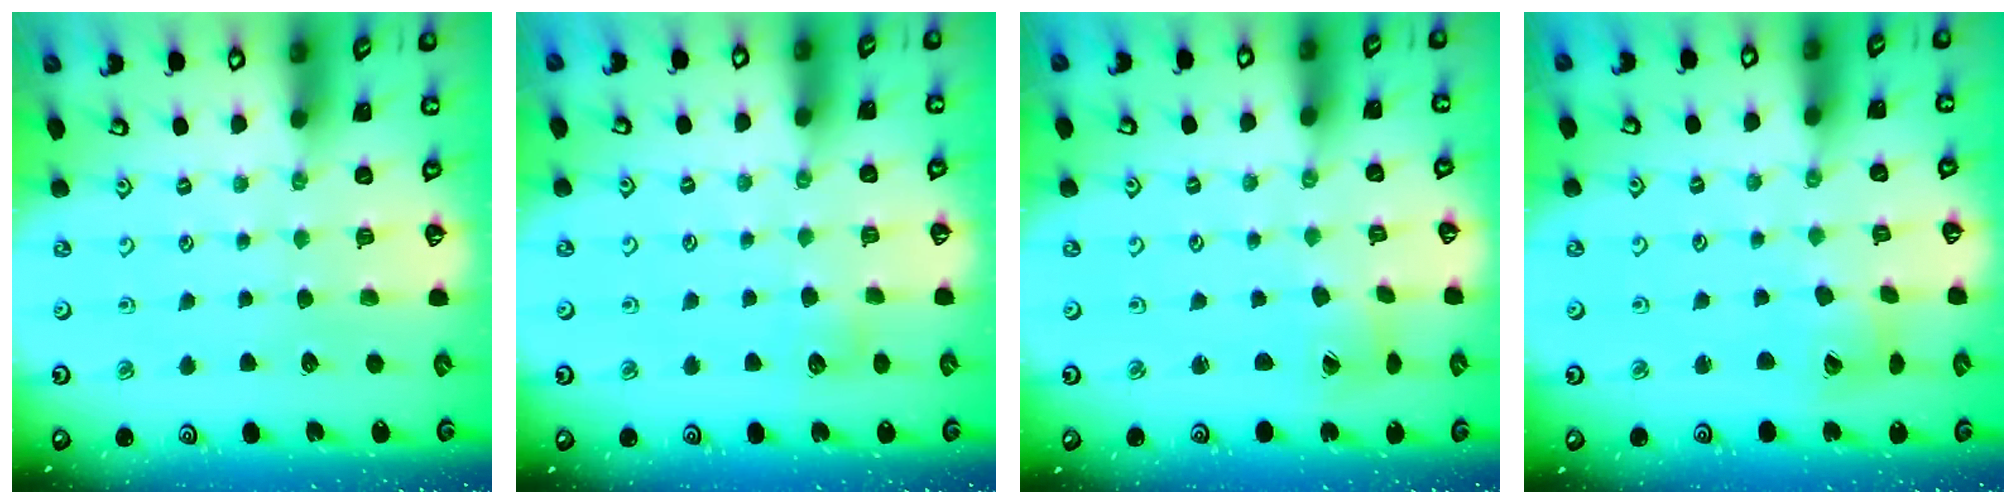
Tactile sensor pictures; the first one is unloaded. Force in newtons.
{"total": 3.7, "press": 3.7, "slide": 0.4}
{"total": 2.2, "press": 2.2, "slide": 0.3}
{"total": 7.6, "press": 7.5, "slide": 0.9}